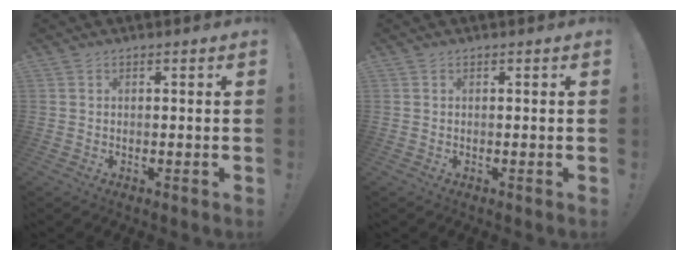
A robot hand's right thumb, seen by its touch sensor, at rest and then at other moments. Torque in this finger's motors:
{"motor_torque": [-0.01, -0.01, 0.01, -0.01, 0.01]}